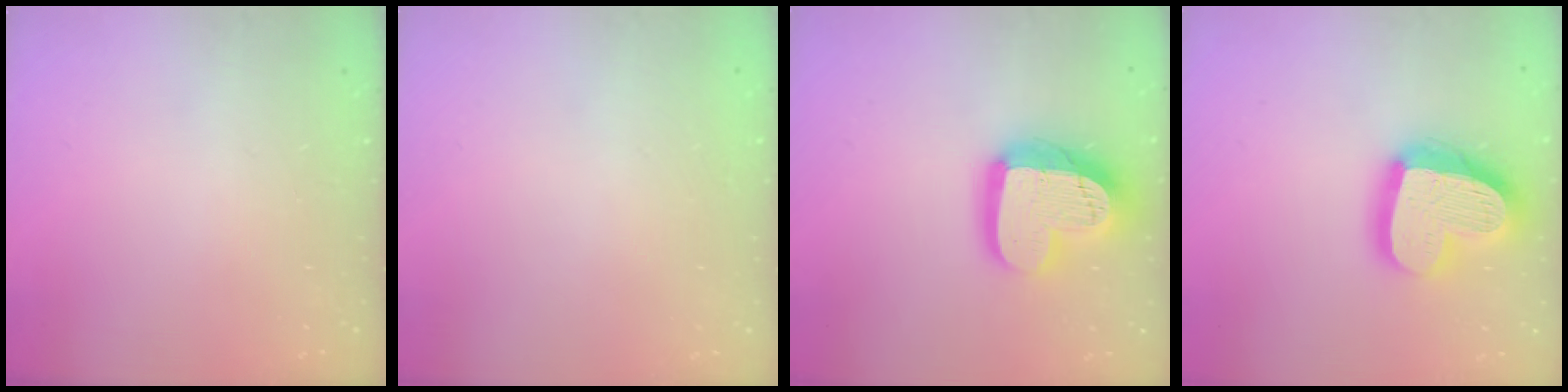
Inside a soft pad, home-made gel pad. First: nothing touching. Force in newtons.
{"total": 0.0}
{"total": 18.7, "press": 18.6, "slide": 1.5}
{"total": 21.6, "press": 21.5, "slide": 1.9}